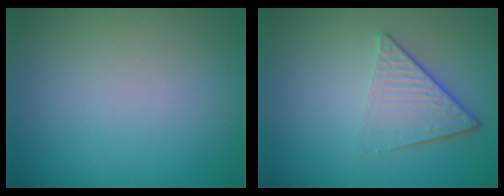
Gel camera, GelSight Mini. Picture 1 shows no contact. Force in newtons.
{"total": 4.6, "press": 2.9, "slide": 3.5}